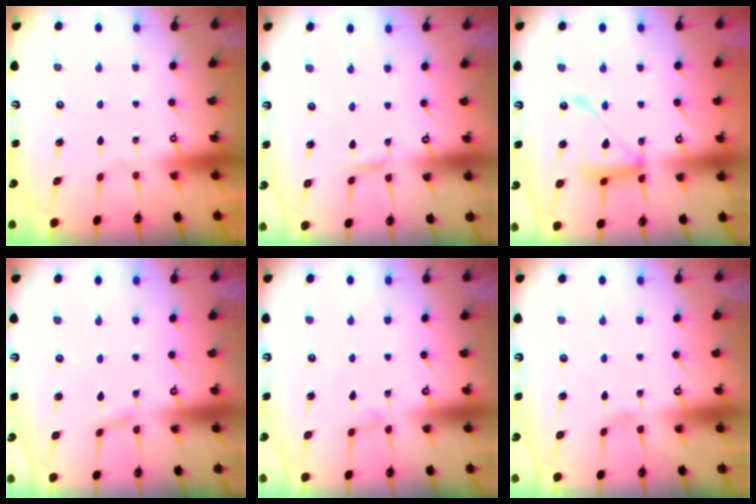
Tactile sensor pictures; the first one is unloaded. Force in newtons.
{"total": 1.4, "press": 1.4, "slide": 0.1}
{"total": 13.7, "press": 13.7, "slide": 1.3}
{"total": 1.6, "press": 1.6, "slide": 0.2}
{"total": 3.8, "press": 3.8, "slide": 0.5}
{"total": 1.9, "press": 1.9, "slide": 0.2}